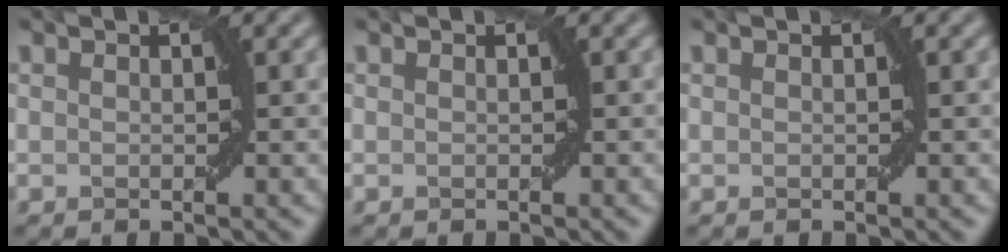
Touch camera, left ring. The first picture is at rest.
{"total": 0.0}
{"total": 0.0}